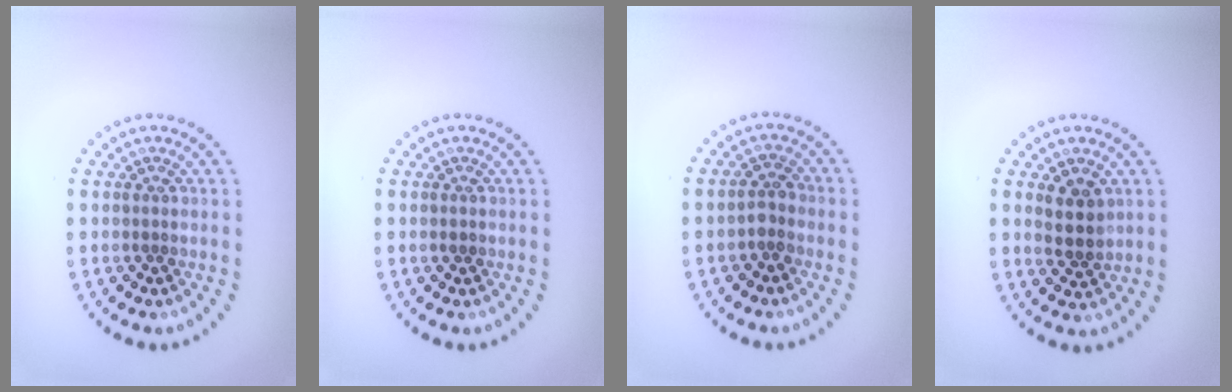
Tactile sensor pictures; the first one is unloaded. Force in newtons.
{"total": 0.6, "press": 0.6, "slide": 0.1}
{"total": 1.7, "press": 1.6, "slide": 0.6}
{"total": 2.6, "press": 2.3, "slide": 1.1}